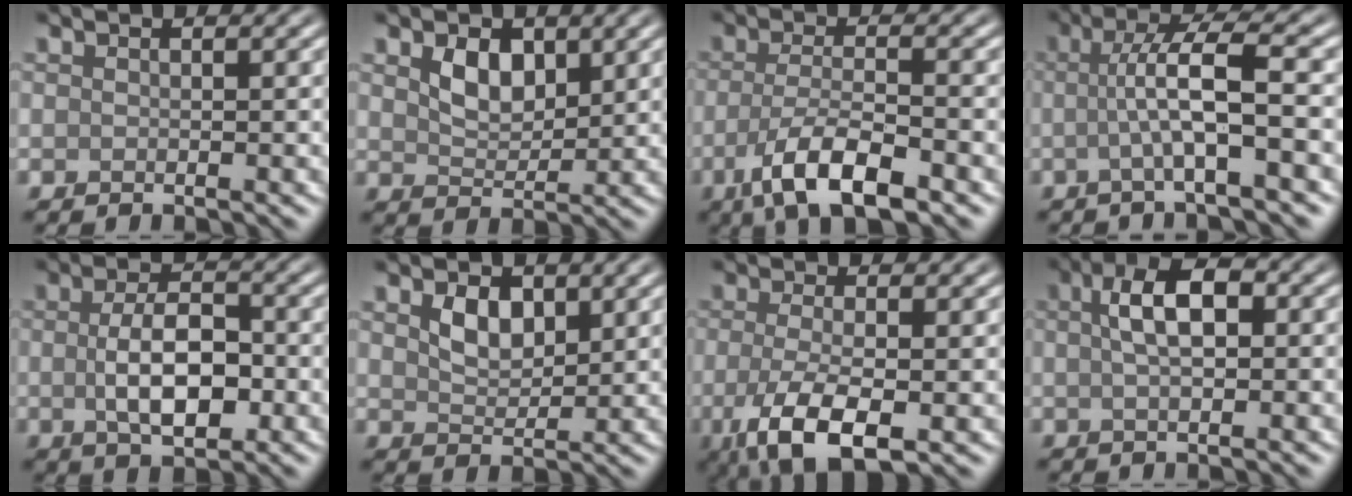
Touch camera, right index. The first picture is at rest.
{"total": 3.0, "force": [1.4, 1.9, 1.9], "torque": [-0.041, -0.002, 0.028]}
{"total": 6.3, "force": [-3.0, 2.0, 5.2], "torque": [-0.100, -0.006, -0.059]}
{"total": 5.2, "force": [-0.6, 0.7, 5.2], "torque": [-0.091, 0.009, -0.016]}
{"total": 5.3, "force": [-0.6, 2.5, 4.6], "torque": [-0.088, -0.001, -0.009]}
{"total": 2.7, "force": [1.3, 1.6, 1.7], "torque": [-0.036, -0.001, 0.028]}
{"total": 6.2, "force": [-1.9, 2.3, 5.5], "torque": [-0.120, -0.016, -0.035]}
{"total": 4.5, "force": [0.7, 1.9, 4.0], "torque": [-0.069, 0.012, 0.007]}